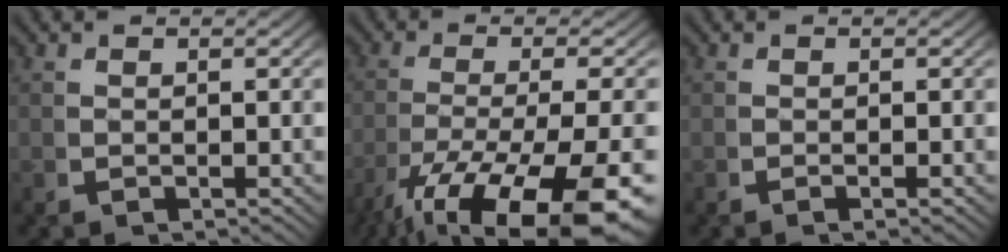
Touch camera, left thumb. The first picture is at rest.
{"total": 13.8, "force": [-6.4, 6.7, 10.3], "torque": [-0.195, -0.058, -0.066]}
{"total": 0.6, "force": [-0.2, -0.1, 0.5], "torque": [-0.013, 0.003, -0.006]}